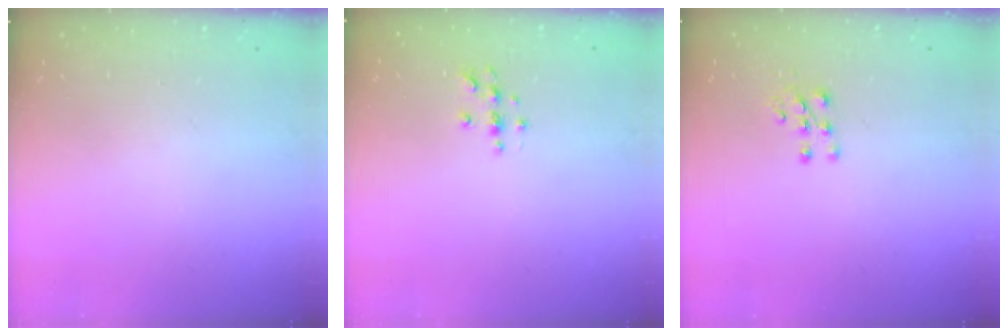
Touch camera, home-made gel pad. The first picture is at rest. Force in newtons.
{"total": 4.0, "press": 3.9, "slide": 0.4}
{"total": 6.0, "press": 6.0, "slide": 0.5}